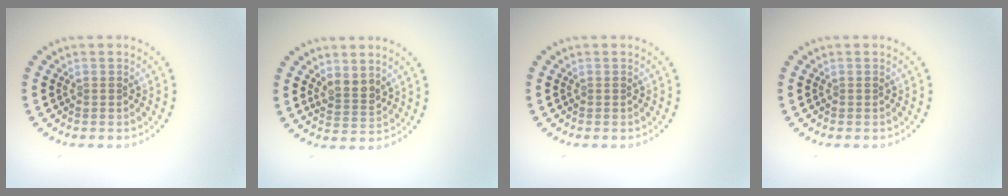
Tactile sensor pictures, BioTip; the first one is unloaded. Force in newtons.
{"total": 2.1, "press": 1.7, "slide": 1.2}
{"total": 0.0}
{"total": 0.0}